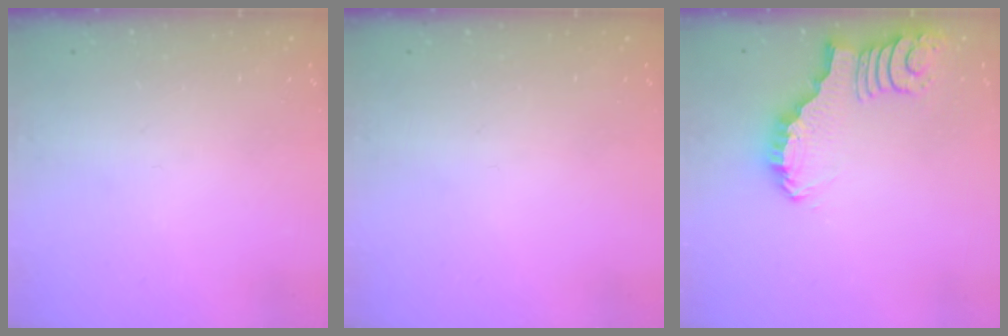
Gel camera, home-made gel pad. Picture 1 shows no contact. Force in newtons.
{"total": 0.0}
{"total": 1.7, "press": 1.6, "slide": 0.4}